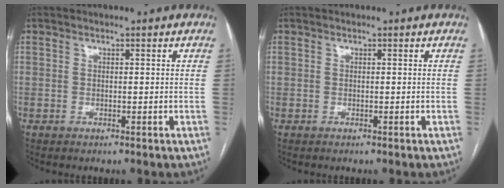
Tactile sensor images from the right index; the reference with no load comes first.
{"total": 0.0}